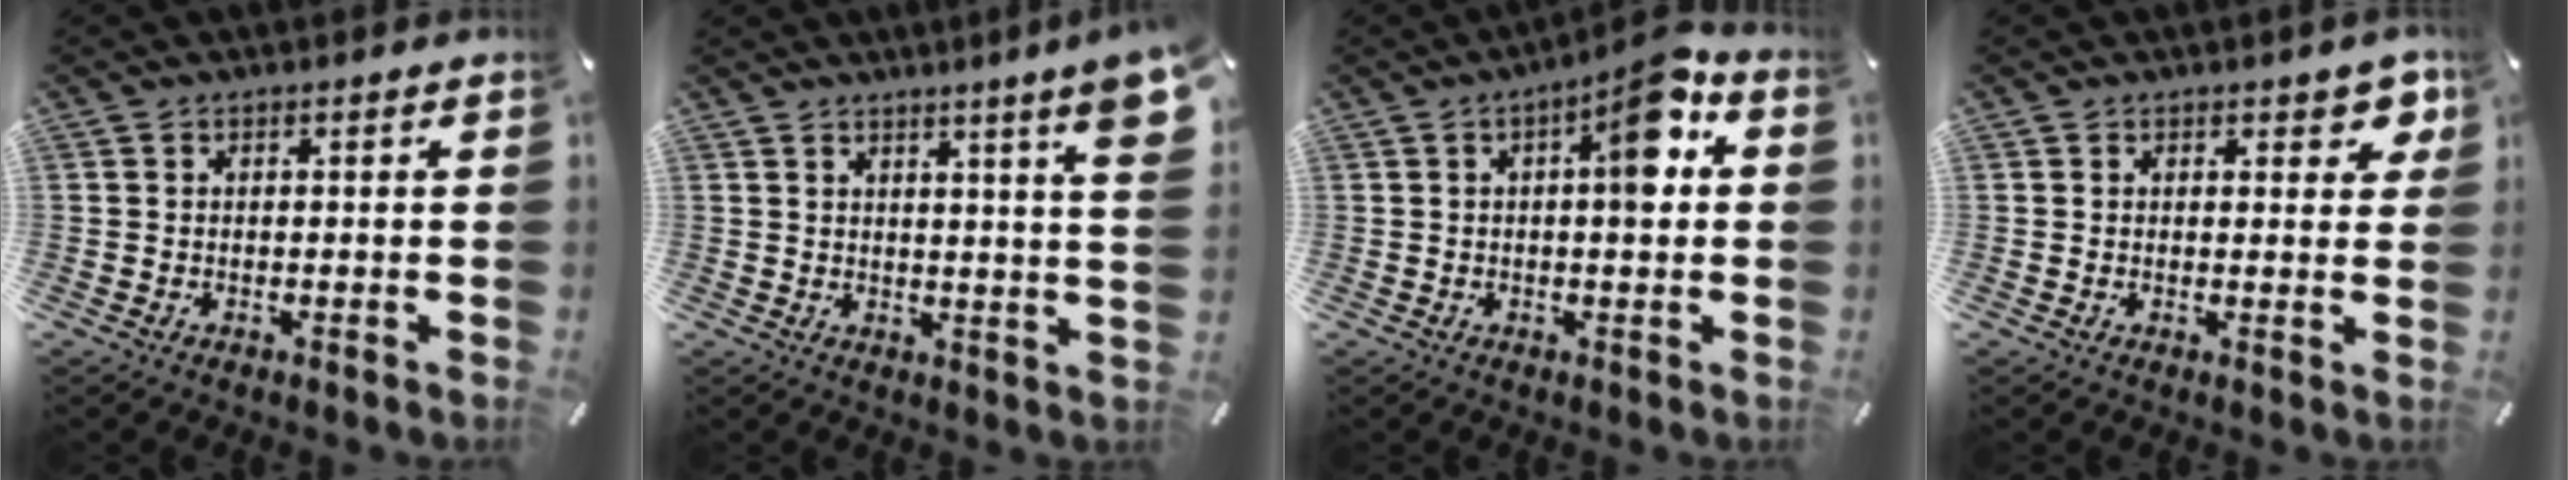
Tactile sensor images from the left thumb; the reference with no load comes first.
{"total": 8.8, "force": [5.0, 0.0, 7.3], "torque": [-0.106, -0.032, 0.079]}
{"total": 11.0, "force": [2.8, 3.7, 9.9], "torque": [-0.132, -0.007, 0.036]}
{"total": 4.7, "force": [2.7, 2.7, 2.7], "torque": [-0.019, -0.010, 0.041]}